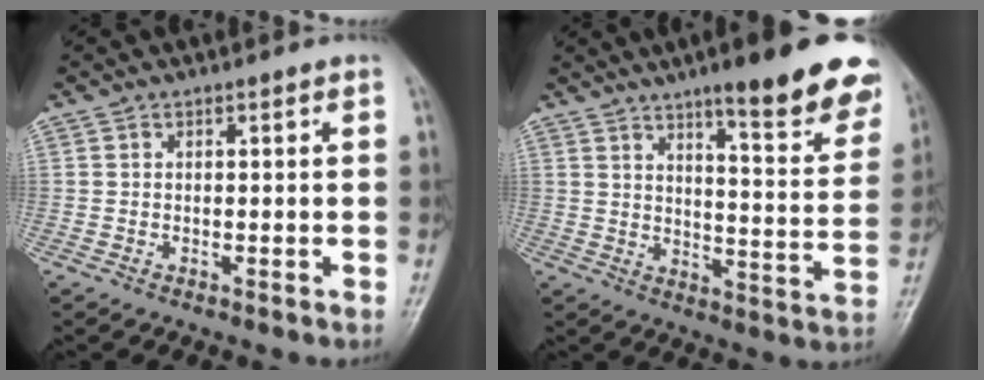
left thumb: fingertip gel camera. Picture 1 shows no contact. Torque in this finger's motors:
{"motor_torque": [0.73, 0.80, 1.40, -1.38, 0.09]}